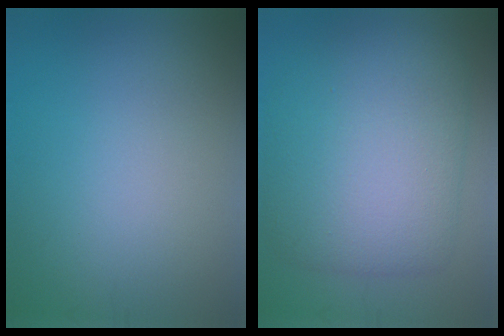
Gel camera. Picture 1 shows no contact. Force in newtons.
{"total": 9.3, "press": 9.3, "slide": 0.2}